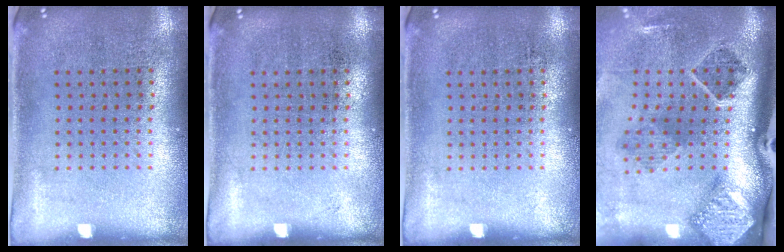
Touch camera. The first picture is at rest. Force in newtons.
{"total": 0.0}
{"total": 0.0}
{"total": 3.0, "press": 1.9, "slide": 2.3}